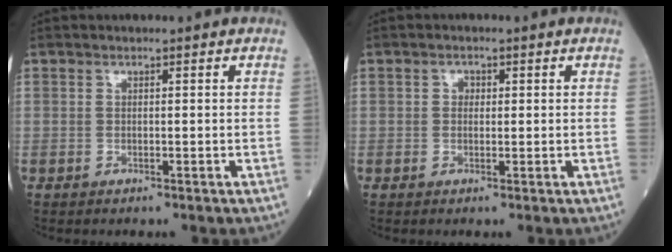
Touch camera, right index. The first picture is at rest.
{"total": 1.3, "force": [0.3, 1.1, 0.7], "torque": [-0.010, 0.002, 0.002]}